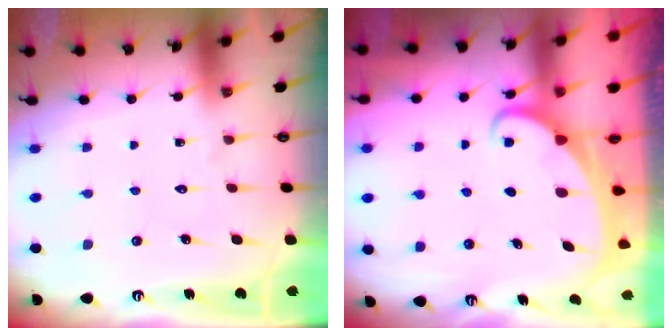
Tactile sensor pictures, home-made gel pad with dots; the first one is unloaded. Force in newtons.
{"total": 2.0, "press": 2.0, "slide": 0.2}